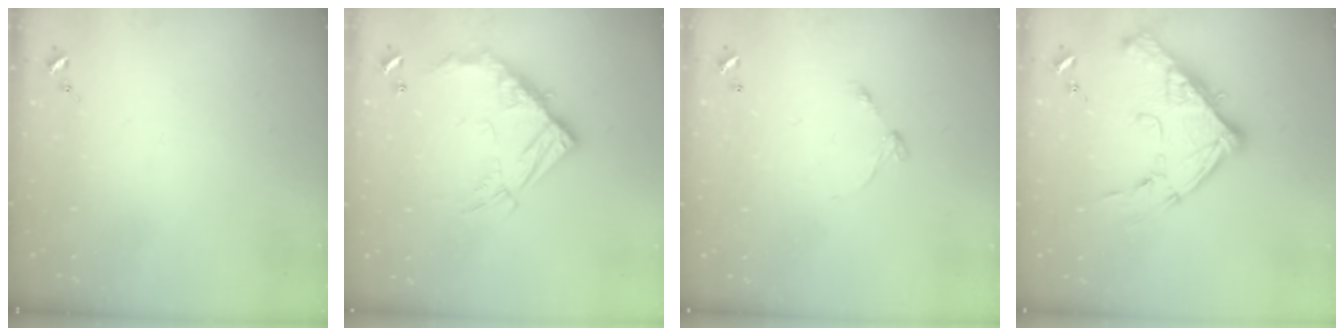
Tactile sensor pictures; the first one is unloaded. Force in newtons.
{"total": 17.2, "press": 17.1, "slide": 1.7}
{"total": 5.6, "press": 5.6, "slide": 0.5}
{"total": 17.3, "press": 17.2, "slide": 1.6}